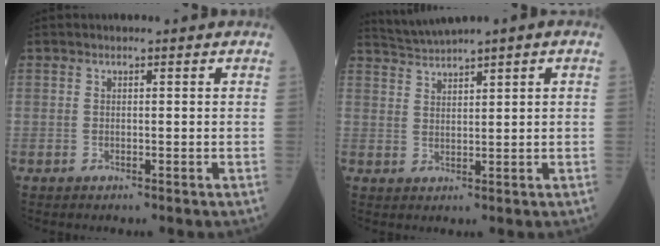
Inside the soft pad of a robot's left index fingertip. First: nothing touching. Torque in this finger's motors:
{"motor_torque": [1.07, -1.07, 0.18, 0.06]}